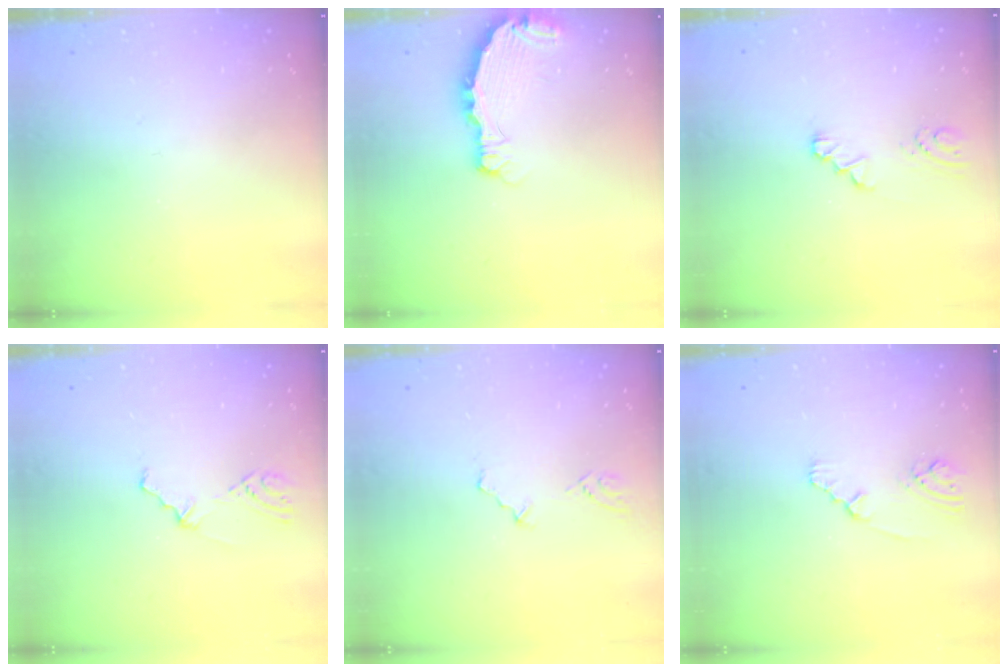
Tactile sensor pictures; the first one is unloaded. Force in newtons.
{"total": 3.9, "press": 3.9, "slide": 0.4}
{"total": 1.0, "press": 1.0, "slide": 0.2}
{"total": 2.4, "press": 2.2, "slide": 0.9}
{"total": 2.5, "press": 2.2, "slide": 1.2}
{"total": 2.7, "press": 2.7, "slide": 0.5}